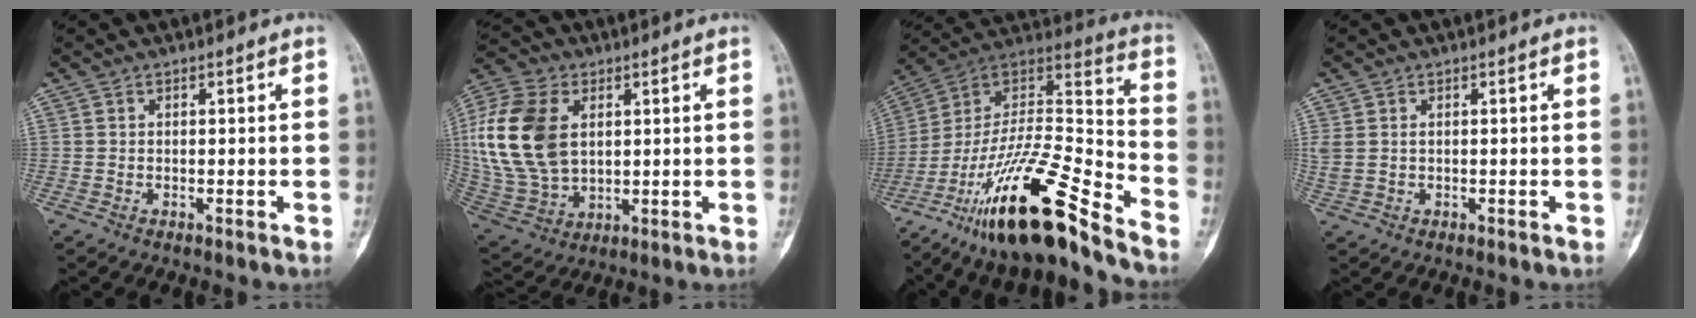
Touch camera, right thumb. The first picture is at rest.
{"total": 20.0, "force": [3.6, 13.2, 14.7], "torque": [-0.320, -0.010, 0.074]}
{"total": 25.7, "force": [-17.7, 5.4, 17.9], "torque": [-0.330, 0.077, -0.311]}
{"total": 2.2, "force": [0.5, 1.4, 1.6], "torque": [-0.055, 0.008, 0.014]}